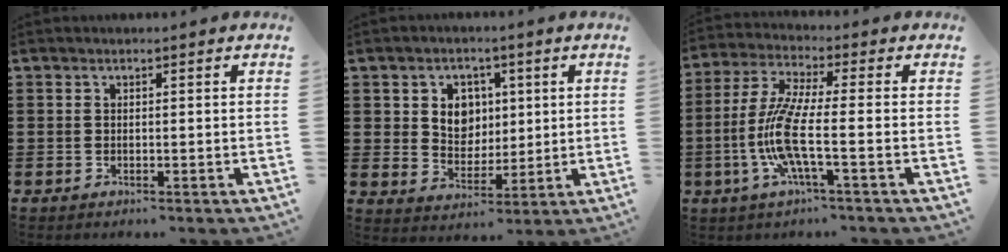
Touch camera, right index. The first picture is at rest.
{"total": 5.6, "force": [1.7, 5.0, 2.0], "torque": [-0.046, 0.011, 0.025]}
{"total": 9.9, "force": [-2.5, 1.9, 9.4], "torque": [-0.223, -0.022, -0.058]}